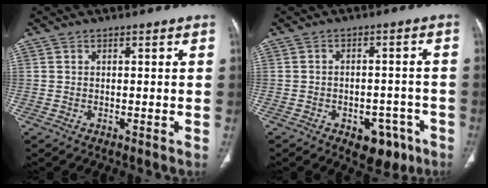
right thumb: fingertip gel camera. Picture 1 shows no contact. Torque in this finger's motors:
{"motor_torque": [0.87, 0.50, -0.18, -0.01, 0.17]}